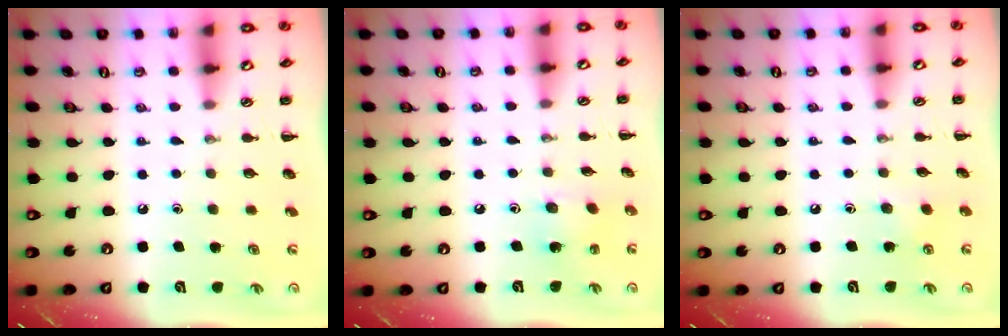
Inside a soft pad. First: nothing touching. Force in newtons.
{"total": 4.0, "press": 3.8, "slide": 1.1}
{"total": 6.2, "press": 6.0, "slide": 1.5}